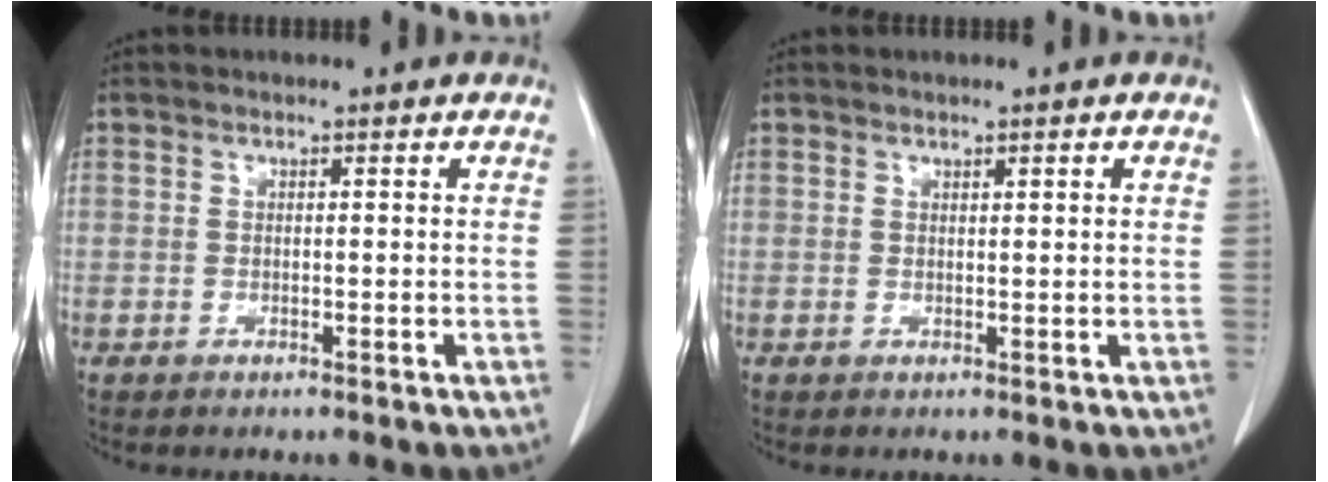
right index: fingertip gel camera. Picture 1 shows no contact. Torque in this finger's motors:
{"motor_torque": [-0.20, 0.11, 0.00, -0.01]}